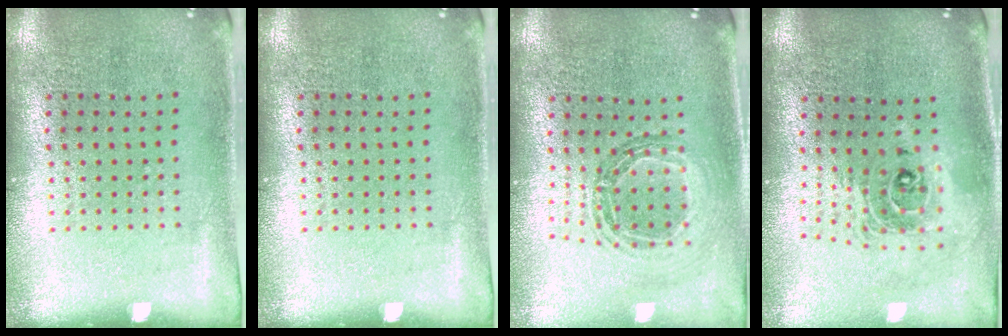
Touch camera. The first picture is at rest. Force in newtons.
{"total": 0.0}
{"total": 0.8, "press": 0.8, "slide": 0.0}
{"total": 2.0, "press": 1.6, "slide": 1.3}